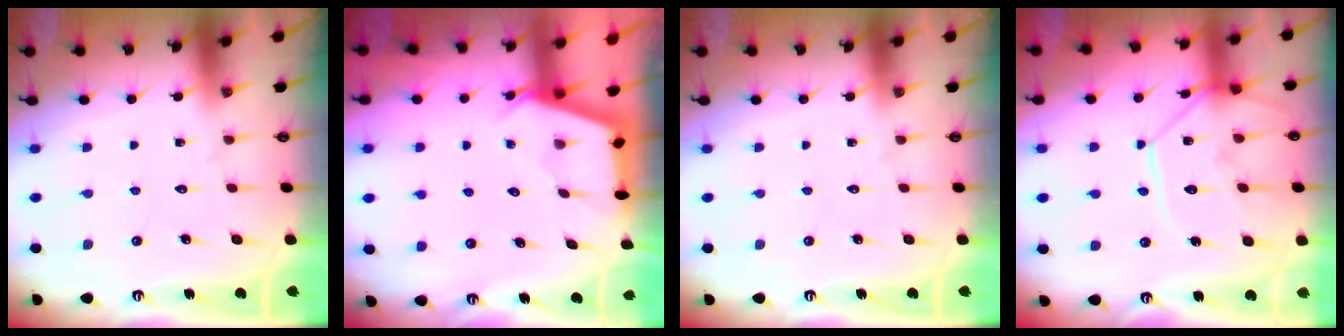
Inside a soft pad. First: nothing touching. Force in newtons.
{"total": 2.6, "press": 2.6, "slide": 0.3}
{"total": 0.0}
{"total": 12.6, "press": 12.6, "slide": 1.5}